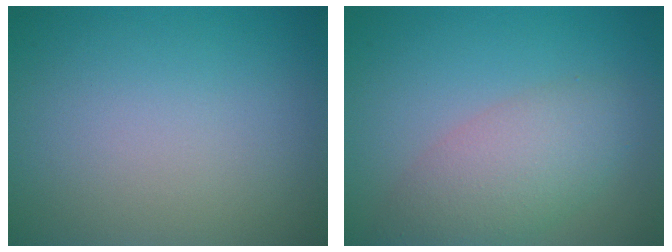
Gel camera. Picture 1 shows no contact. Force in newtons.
{"total": 4.7, "press": 4.7, "slide": 0.4}